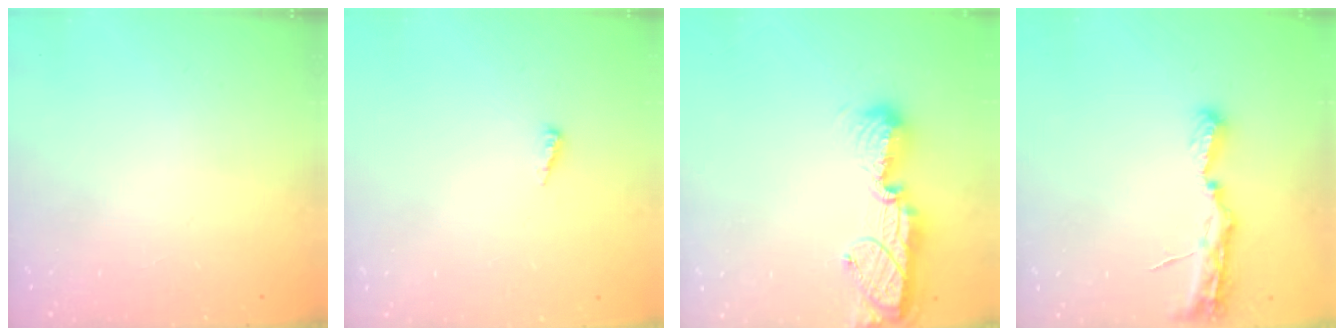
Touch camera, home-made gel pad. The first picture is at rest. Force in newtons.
{"total": 2.5, "press": 2.5, "slide": 0.2}
{"total": 12.5, "press": 12.4, "slide": 1.0}
{"total": 7.7, "press": 7.7, "slide": 0.8}